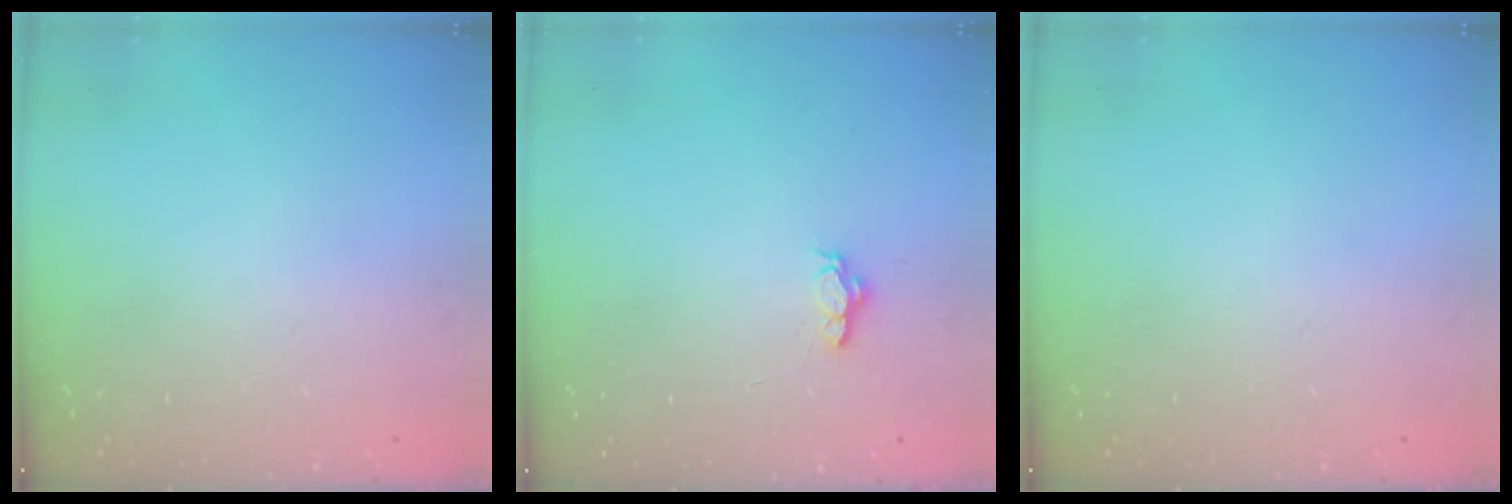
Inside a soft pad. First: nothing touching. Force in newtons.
{"total": 4.2, "press": 3.8, "slide": 1.9}
{"total": 0.0}